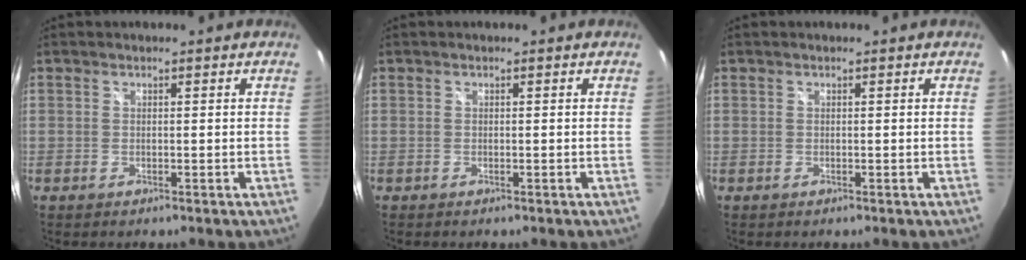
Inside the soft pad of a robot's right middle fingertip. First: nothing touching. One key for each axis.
{"total": 0.0}
{"total": 0.0}